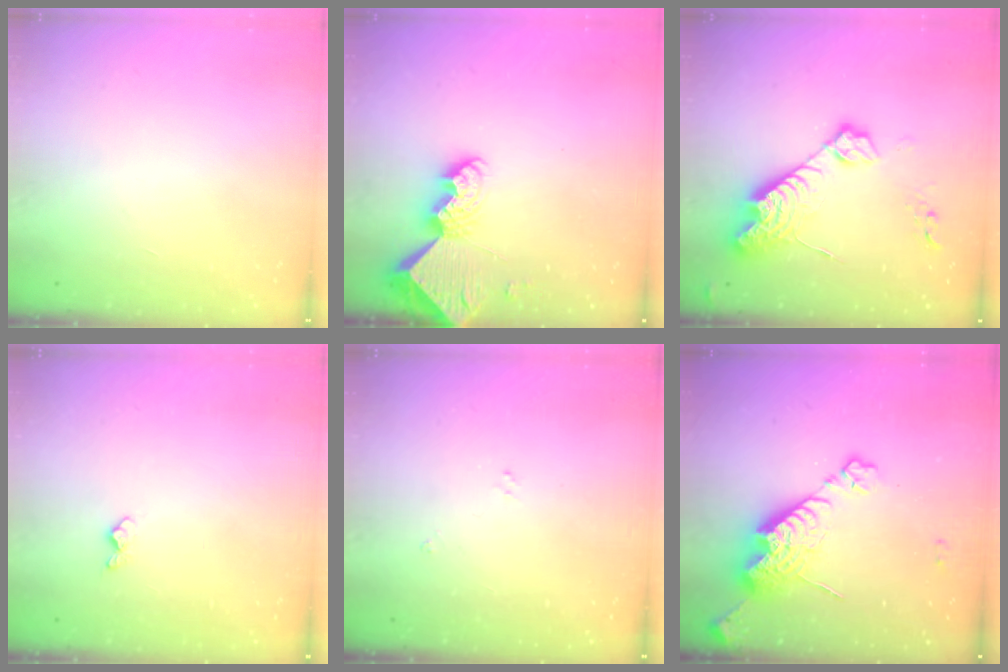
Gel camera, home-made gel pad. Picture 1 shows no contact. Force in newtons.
{"total": 9.6, "press": 9.5, "slide": 0.9}
{"total": 15.2, "press": 15.2, "slide": 1.1}
{"total": 4.5, "press": 4.4, "slide": 0.7}
{"total": 2.7, "press": 2.7, "slide": 0.4}
{"total": 14.3, "press": 14.3, "slide": 1.3}